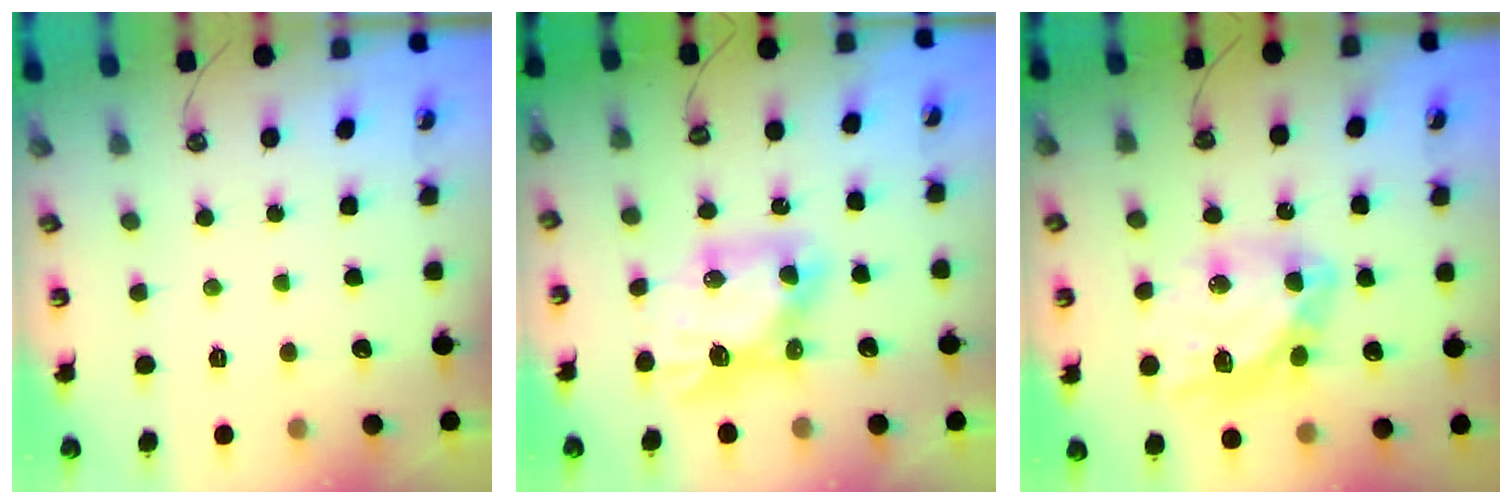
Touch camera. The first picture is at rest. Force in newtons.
{"total": 9.1, "press": 9.1, "slide": 1.1}
{"total": 15.7, "press": 15.6, "slide": 1.7}